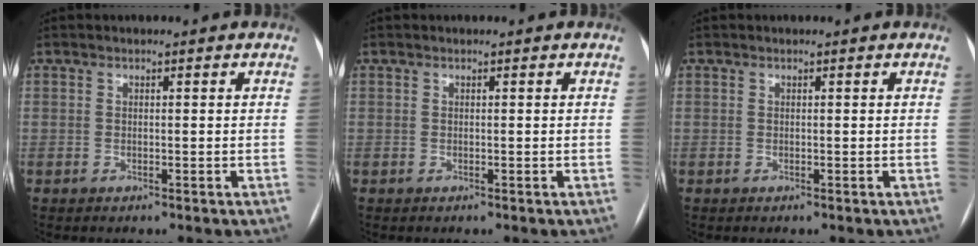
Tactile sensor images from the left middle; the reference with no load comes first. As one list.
[{"total": 0.0}, {"total": 0.0}]